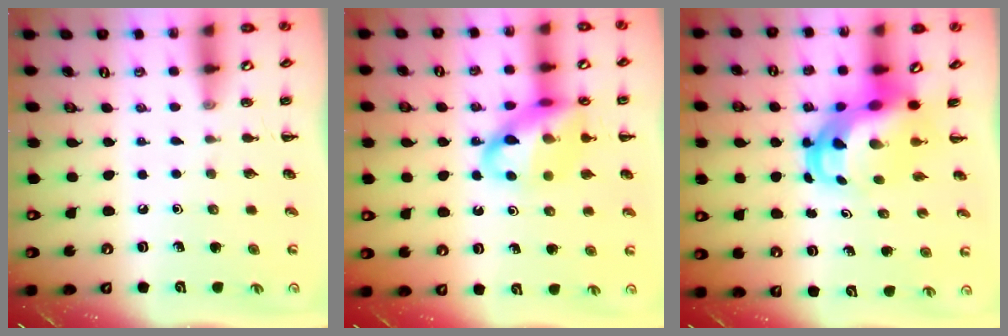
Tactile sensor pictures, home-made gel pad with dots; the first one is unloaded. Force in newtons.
{"total": 15.6, "press": 15.3, "slide": 3.1}
{"total": 7.2, "press": 6.9, "slide": 2.0}